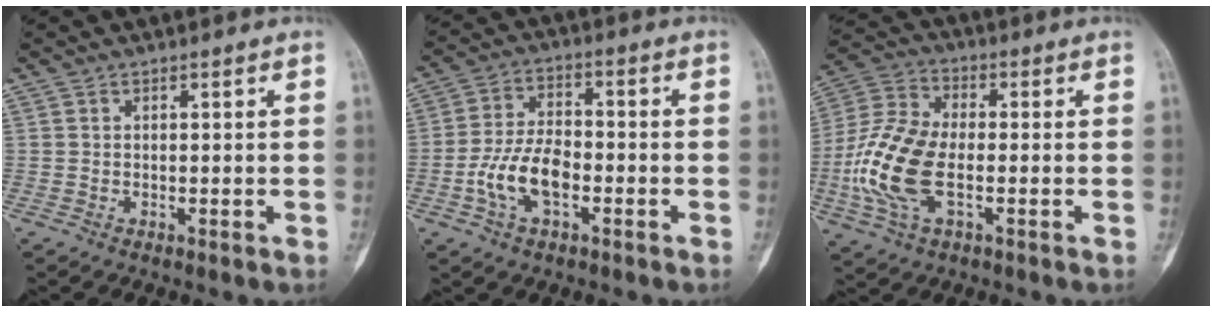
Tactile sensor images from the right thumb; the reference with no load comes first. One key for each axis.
{"total": 9.7, "fx": -3.0, "fy": 5.2, "fz": 7.6, "tx": -0.147, "ty": 0.023, "tz": -0.061}
{"total": 14.8, "fx": -2.8, "fy": 7.9, "fz": 12.2, "tx": -0.272, "ty": 0.014, "tz": -0.058}